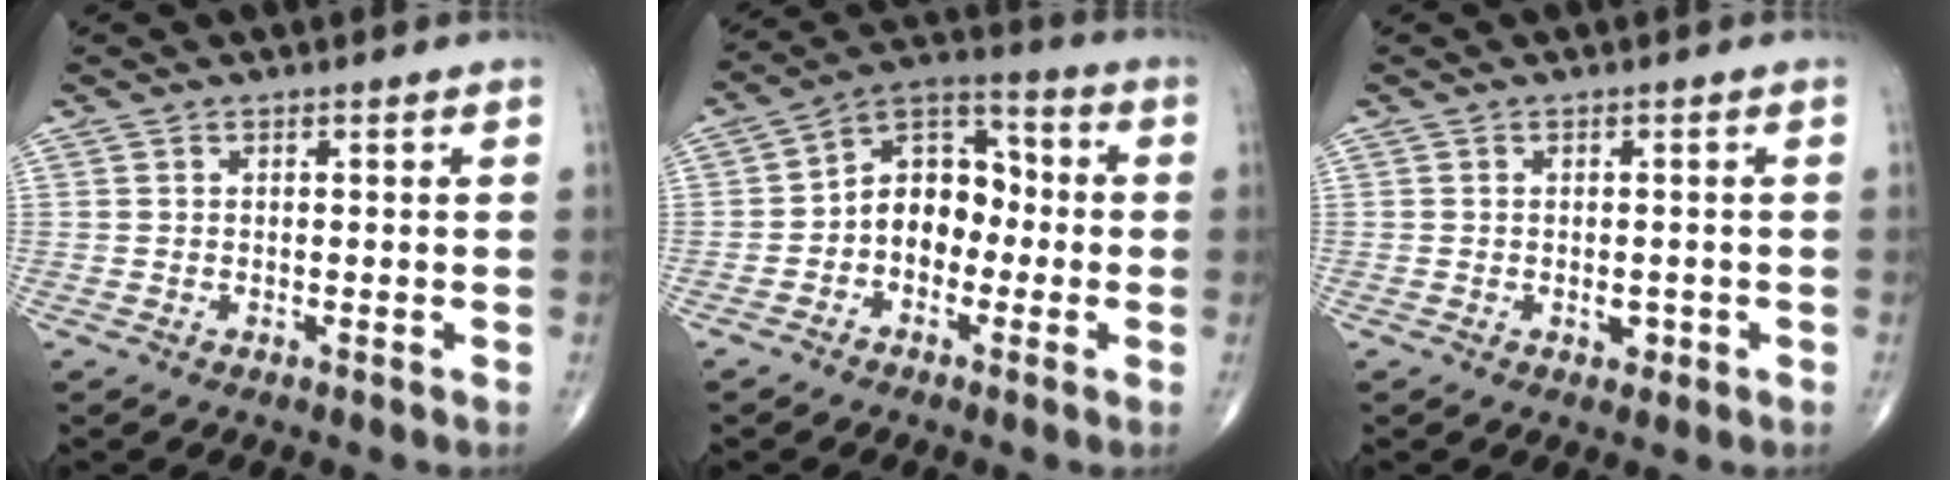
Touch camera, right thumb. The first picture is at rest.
{"total": 10.6, "force": [-1.7, 7.8, 7.0], "torque": [-0.075, 0.045, -0.047]}
{"total": 1.8, "force": [-0.6, 1.2, 1.2], "torque": [-0.010, 0.001, -0.006]}